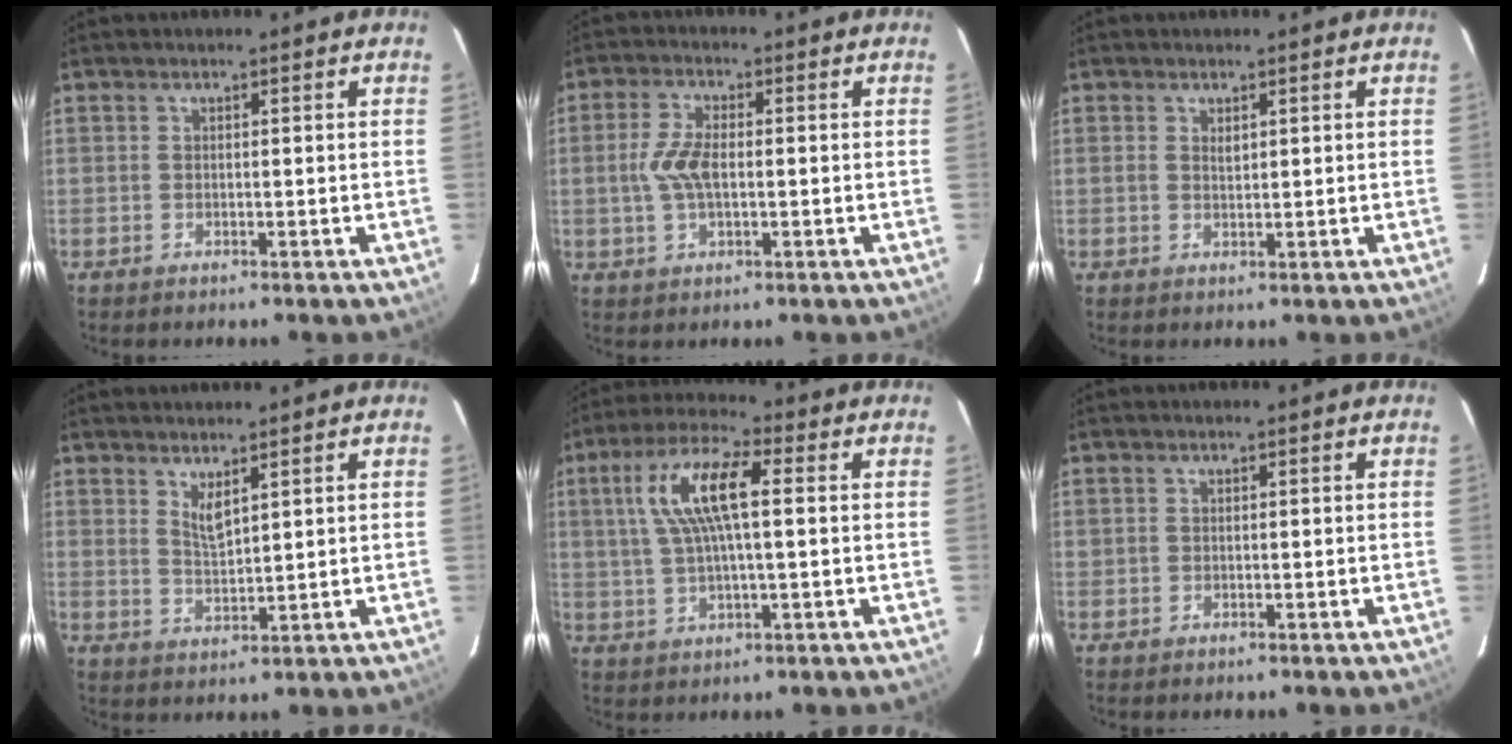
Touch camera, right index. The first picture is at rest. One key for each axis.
{"total": 5.9, "fx": -0.4, "fy": 2.6, "fz": 5.2, "tx": -0.112, "ty": 0.005, "tz": -0.005}
{"total": 1.2, "fx": 0.6, "fy": 0.6, "fz": 0.9, "tx": -0.014, "ty": 0.002, "tz": 0.010}
{"total": 2.9, "fx": 2.3, "fy": 0.2, "fz": 1.9, "tx": -0.036, "ty": -0.008, "tz": 0.040}
{"total": 11.3, "fx": 2.2, "fy": 2.9, "fz": 10.7, "tx": -0.206, "ty": 0.017, "tz": 0.039}
{"total": 0.0}